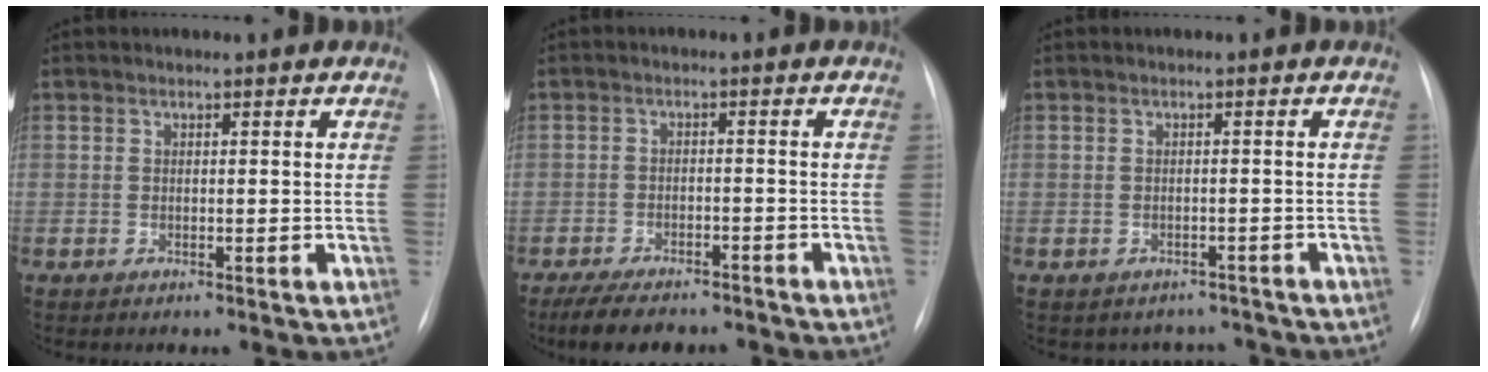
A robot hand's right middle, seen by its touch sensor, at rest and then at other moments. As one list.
[{"total": 9.0, "force": [-7.5, 2.7, 4.1], "torque": [-0.064, -0.010, -0.112]}, {"total": 4.1, "force": [-3.6, 1.9, -0.5], "torque": [0.015, 0.020, -0.041]}]